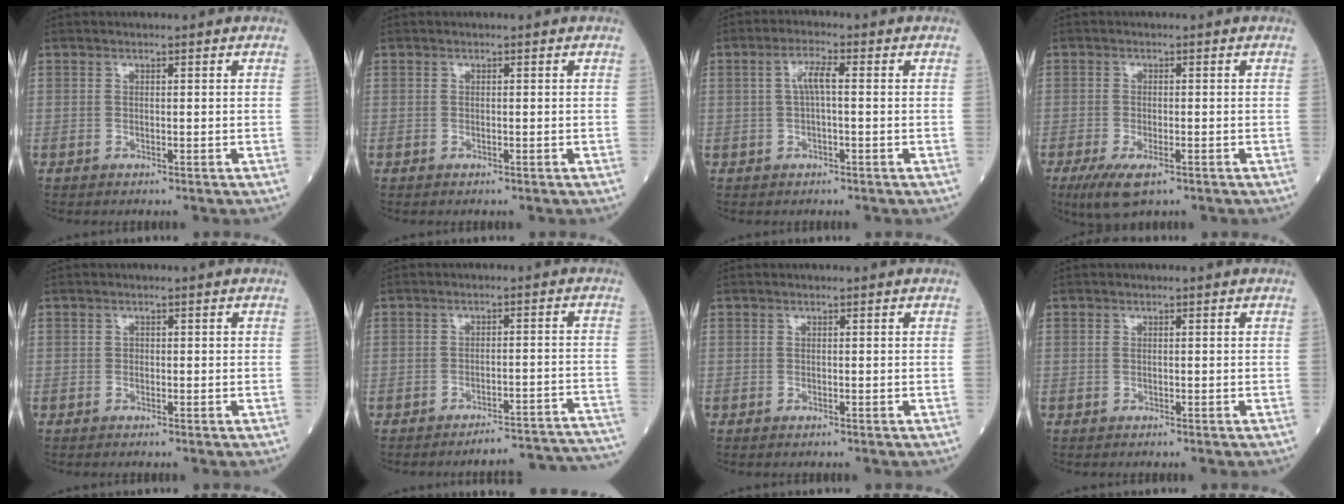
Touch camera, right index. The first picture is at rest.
{"total": 0.0}
{"total": 3.4, "force": [0.3, 0.5, 3.3], "torque": [-0.066, 0.011, 0.006]}
{"total": 5.3, "force": [-2.9, 1.6, 4.1], "torque": [-0.079, -0.015, -0.046]}
{"total": 0.6, "force": [-0.1, 0.5, 0.3], "torque": [-0.004, 0.001, -0.002]}
{"total": 15.0, "force": [-14.8, -0.2, 2.3], "torque": [0.020, 0.017, -0.171]}
{"total": 0.0}
{"total": 0.6, "force": [0.1, 0.3, 0.5], "torque": [-0.015, 0.004, 0.004]}